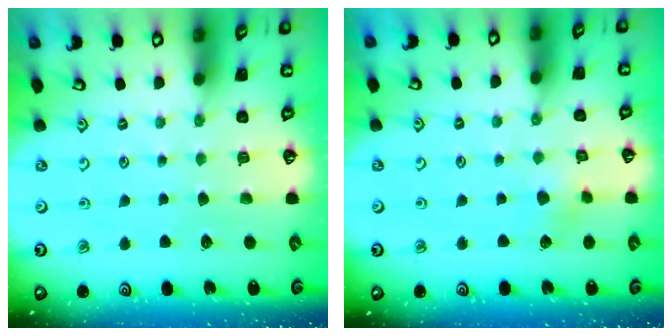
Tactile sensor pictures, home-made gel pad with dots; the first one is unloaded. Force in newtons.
{"total": 3.2, "press": 3.2, "slide": 0.4}